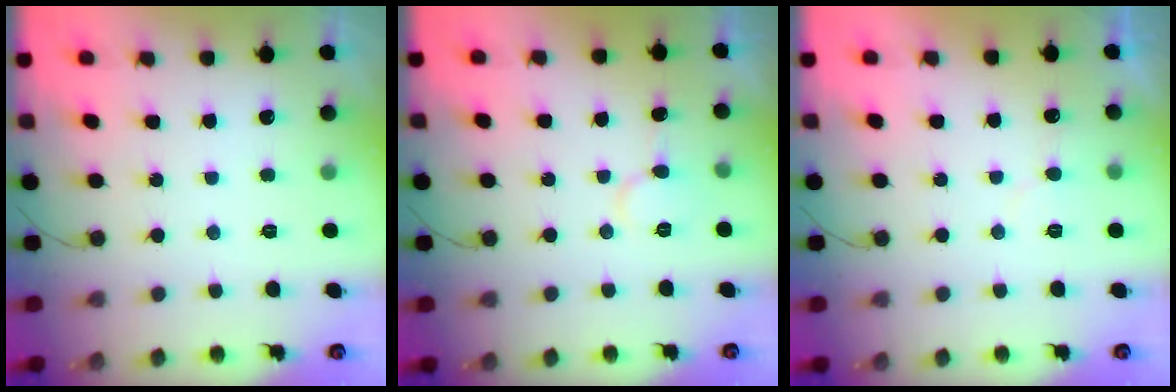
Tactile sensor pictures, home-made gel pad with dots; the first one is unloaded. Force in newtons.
{"total": 6.1, "press": 6.1, "slide": 0.2}
{"total": 5.3, "press": 5.2, "slide": 0.5}